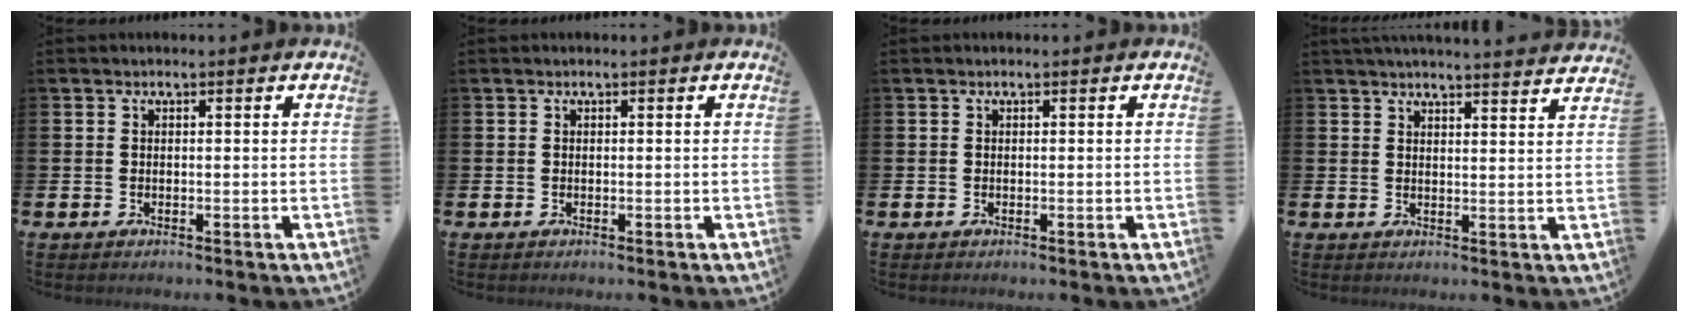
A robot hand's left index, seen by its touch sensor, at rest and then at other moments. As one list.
[{"total": 0.0}, {"total": 0.0}, {"total": 3.7, "force": [3.7, -0.4, 0.1], "torque": [0.005, -0.028, 0.064]}]